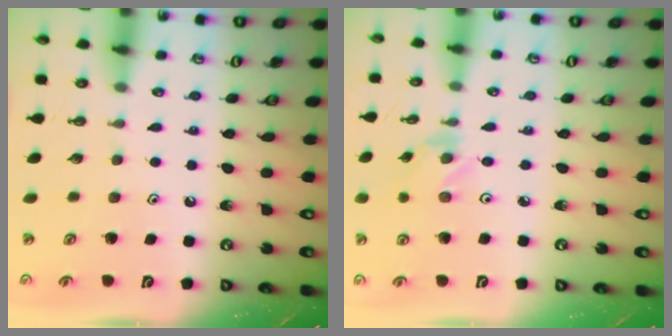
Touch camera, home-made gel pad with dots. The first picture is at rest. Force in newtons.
{"total": 1.2, "press": 1.2, "slide": 0.3}